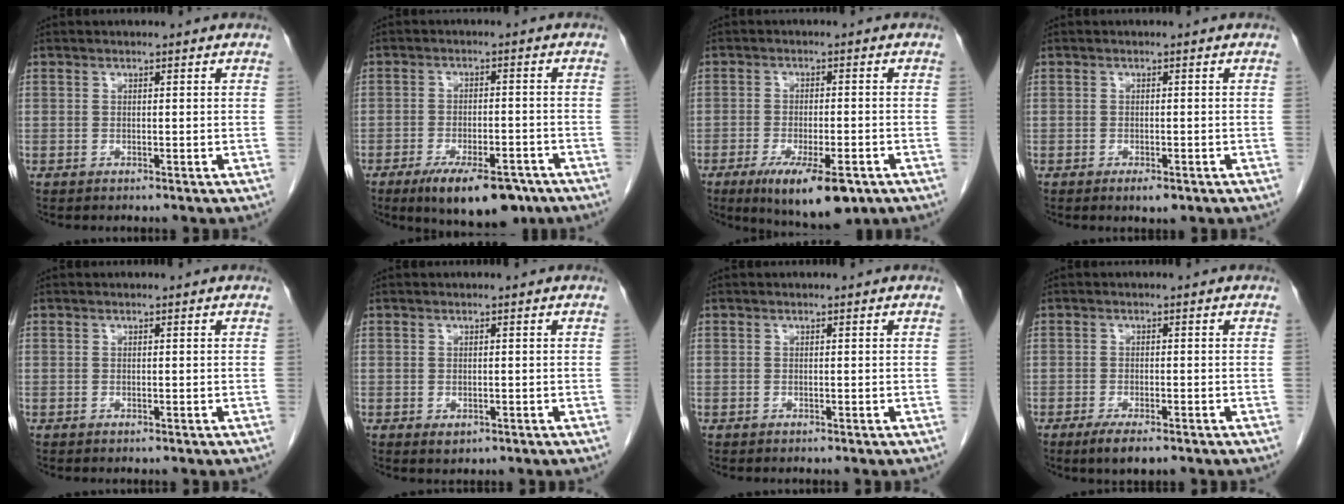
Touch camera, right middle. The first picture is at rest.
{"total": 11.1, "force": [-7.7, 3.9, 7.0], "torque": [-0.100, -0.005, -0.115]}
{"total": 10.6, "force": [-6.2, 2.9, 8.1], "torque": [-0.126, -0.018, -0.091]}
{"total": 1.9, "force": [-1.1, 0.7, 1.4], "torque": [-0.019, -0.001, -0.011]}
{"total": 0.0}
{"total": 1.3, "force": [-0.4, 0.9, 0.8], "torque": [-0.012, -0.002, 0.001]}
{"total": 0.0}
{"total": 4.1, "force": [-2.7, 1.0, 2.9], "torque": [-0.051, -0.007, -0.042]}